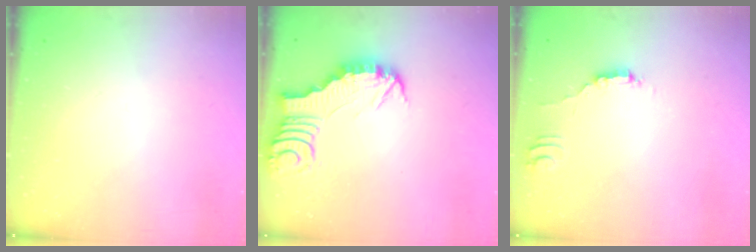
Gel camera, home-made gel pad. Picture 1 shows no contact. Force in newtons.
{"total": 3.2, "press": 3.1, "slide": 0.4}
{"total": 2.9, "press": 2.8, "slide": 0.4}